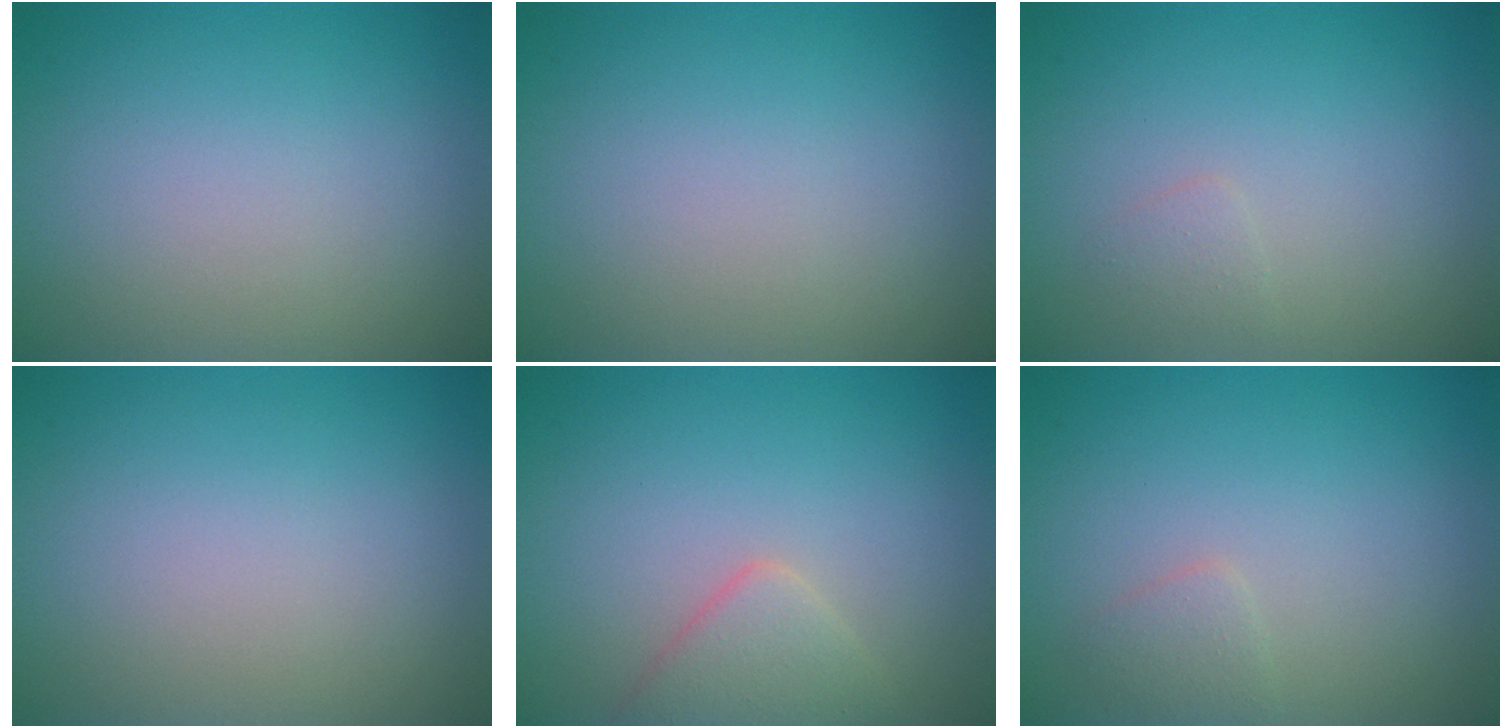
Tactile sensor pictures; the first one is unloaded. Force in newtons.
{"total": 0.0}
{"total": 0.8, "press": 0.8, "slide": 0.1}
{"total": 0.0}
{"total": 2.6, "press": 2.6, "slide": 0.2}
{"total": 1.1, "press": 1.1, "slide": 0.1}